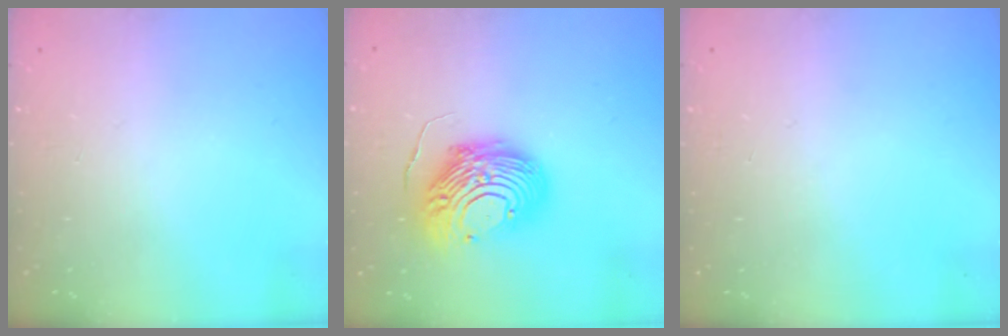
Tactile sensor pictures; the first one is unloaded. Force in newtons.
{"total": 14.6, "press": 14.6, "slide": 1.5}
{"total": 0.0}